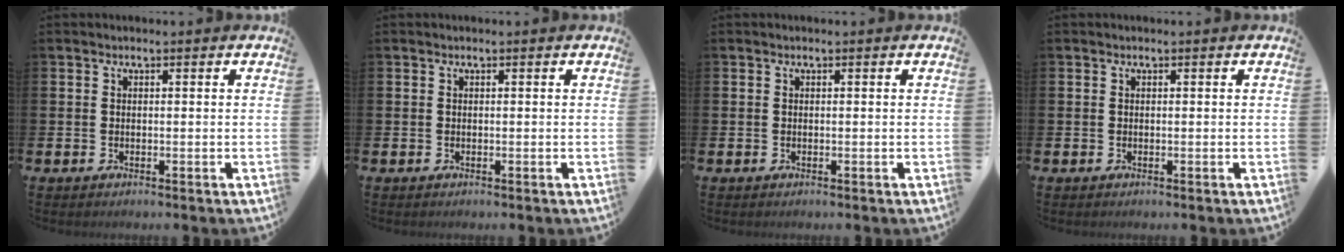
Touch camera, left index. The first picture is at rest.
{"total": 0.0}
{"total": 0.0}
{"total": 0.0}